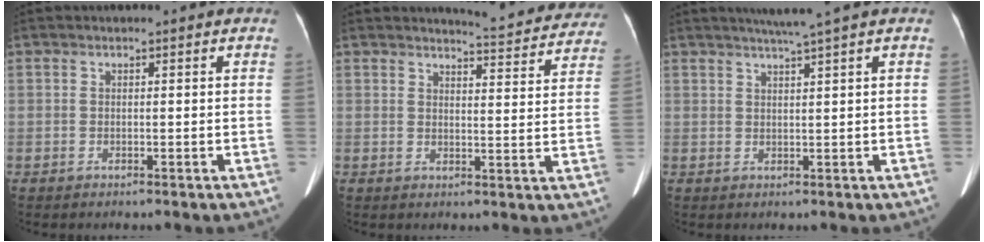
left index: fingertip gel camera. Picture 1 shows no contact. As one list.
[{"total": 11.1, "force": [10.8, 1.3, 1.8], "torque": [-0.010, -0.032, 0.109]}, {"total": 3.9, "force": [3.0, -1.2, 2.3], "torque": [-0.038, 0.005, 0.053]}]